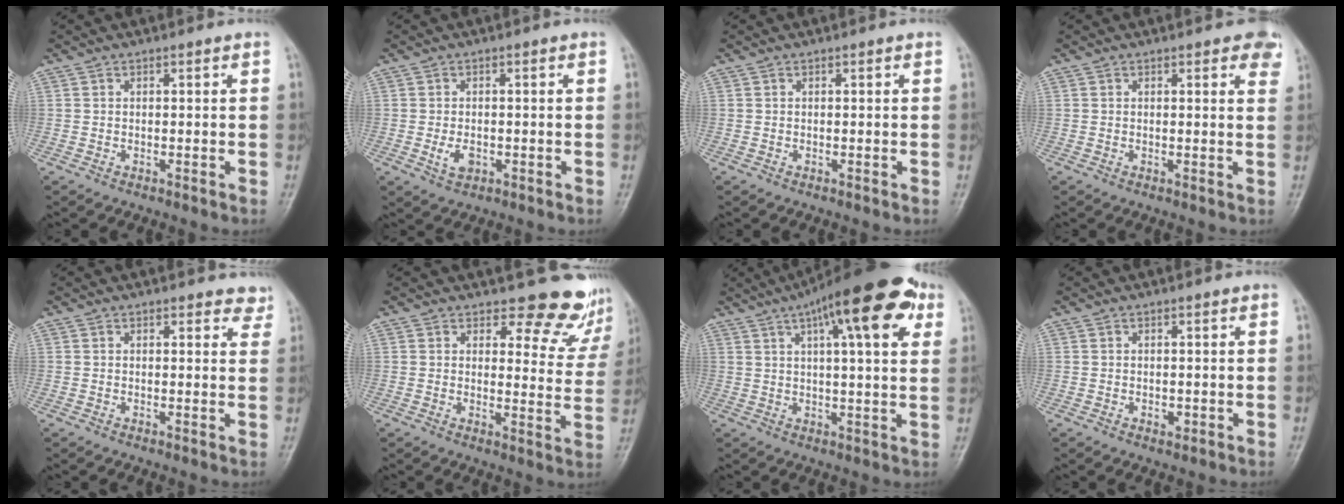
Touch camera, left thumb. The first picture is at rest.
{"total": 3.1, "force": [-0.8, 2.0, 2.2], "torque": [-0.039, -0.002, -0.010]}
{"total": 0.0}
{"total": 4.0, "force": [2.5, 1.5, 2.7], "torque": [-0.011, -0.006, 0.020]}
{"total": 3.4, "force": [2.9, 1.6, 0.7], "torque": [0.025, -0.014, 0.018]}
{"total": 11.7, "force": [10.6, 4.5, 1.9], "torque": [0.026, -0.091, 0.100]}
{"total": 19.0, "force": [8.8, 5.6, 15.9], "torque": [-0.219, 0.006, 0.122]}
{"total": 1.3, "force": [-0.2, 0.9, 0.9], "torque": [-0.009, -0.001, -0.002]}